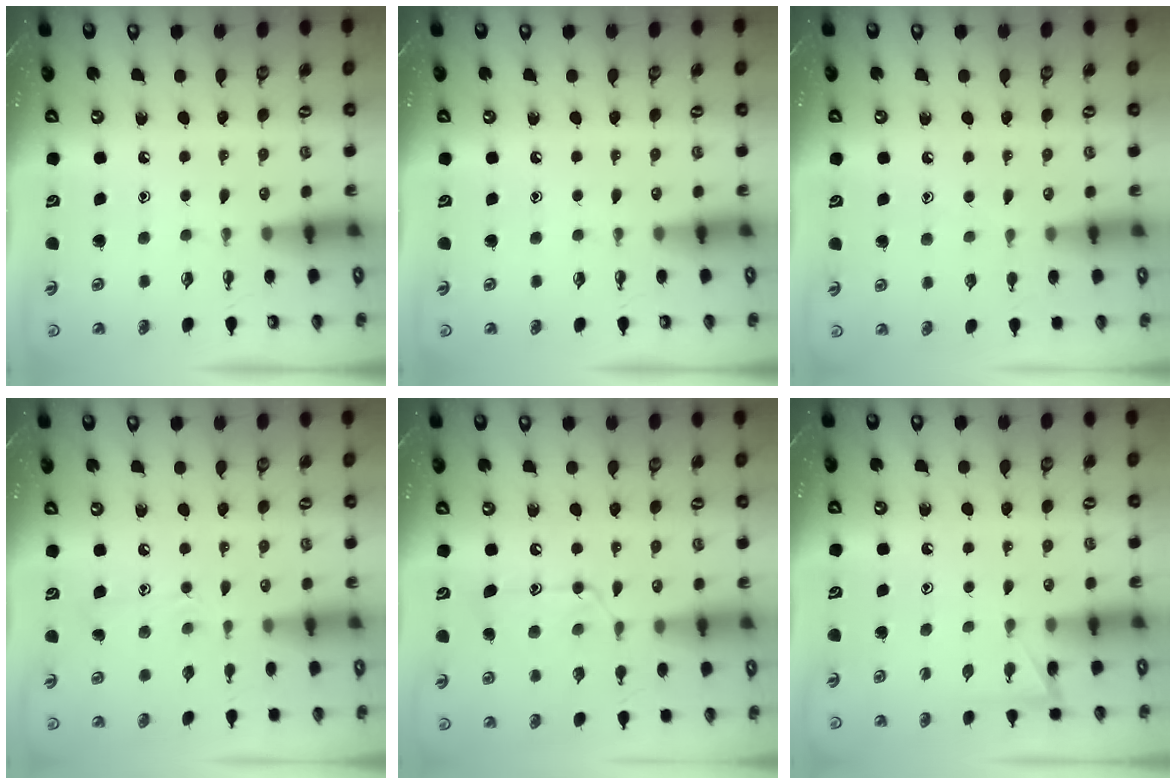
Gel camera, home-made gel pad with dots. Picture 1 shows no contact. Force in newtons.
{"total": 0.0}
{"total": 6.6, "press": 6.5, "slide": 0.6}
{"total": 9.0, "press": 9.0, "slide": 0.6}
{"total": 13.5, "press": 13.5, "slide": 0.8}
{"total": 5.4, "press": 5.3, "slide": 0.6}